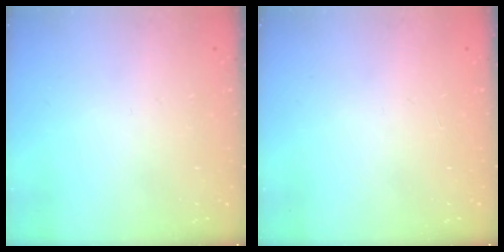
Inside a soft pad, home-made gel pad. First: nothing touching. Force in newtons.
{"total": 0.0}